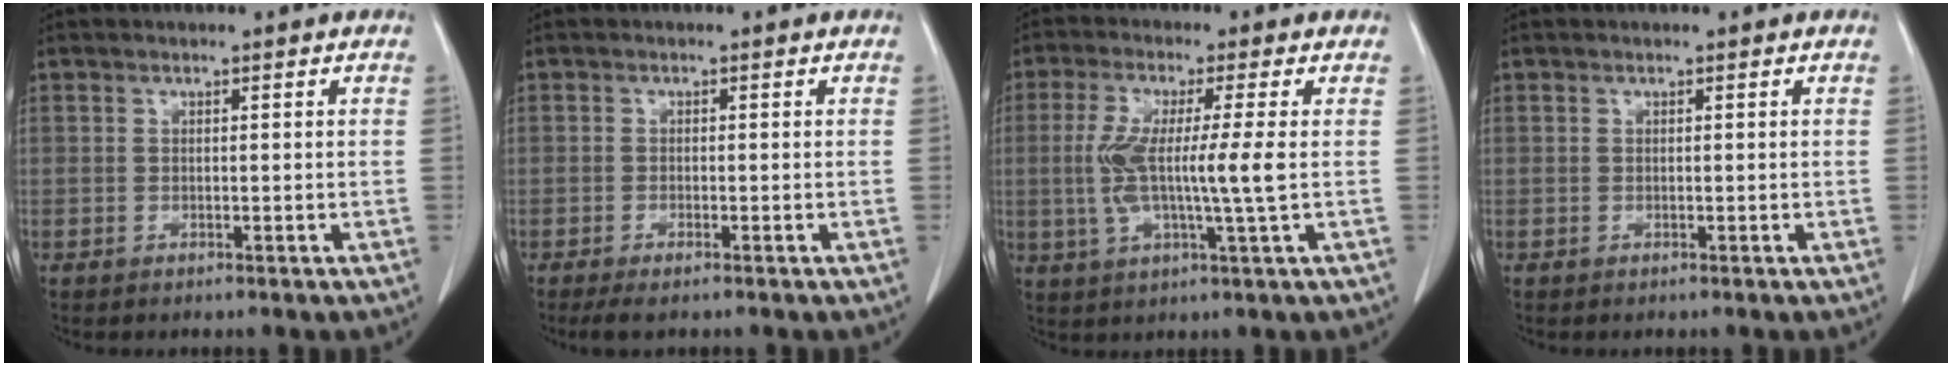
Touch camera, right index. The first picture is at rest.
{"total": 2.3, "force": [-1.6, 0.4, 1.6], "torque": [-0.024, -0.005, -0.024]}
{"total": 9.1, "force": [0.0, 0.0, 9.1], "torque": [-0.190, -0.005, -0.003]}
{"total": 0.0}